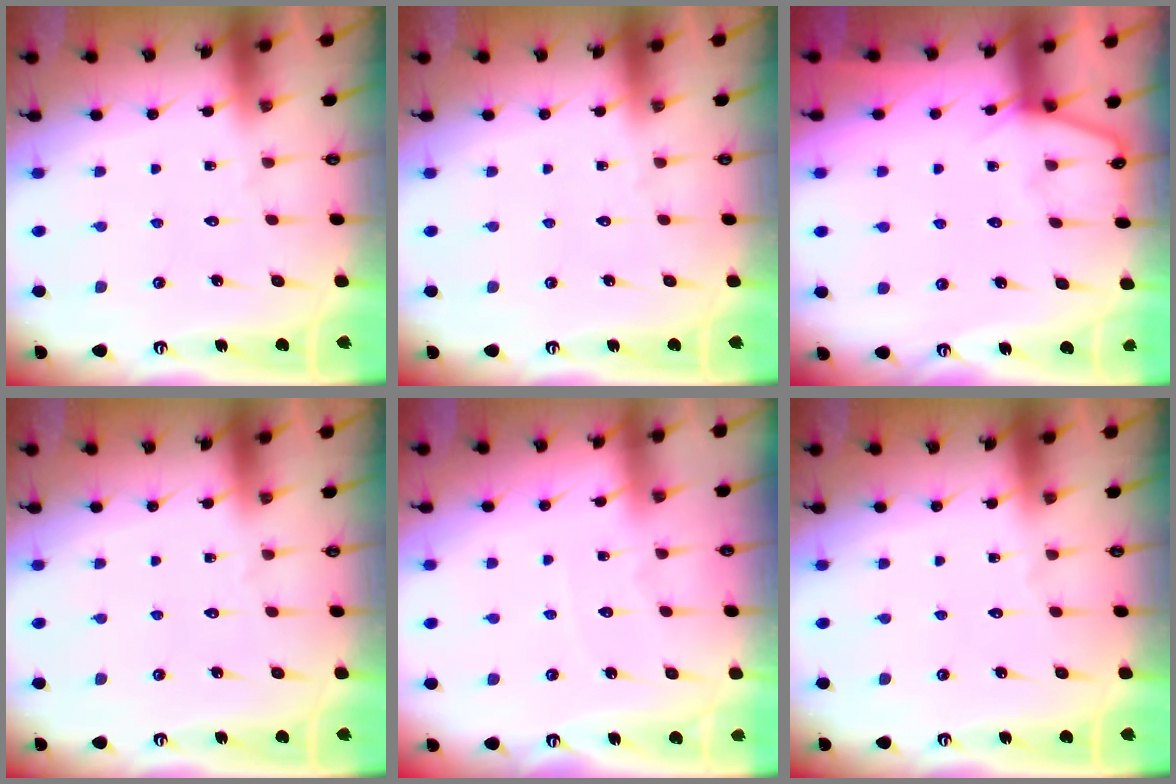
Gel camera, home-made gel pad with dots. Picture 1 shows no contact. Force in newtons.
{"total": 0.0}
{"total": 4.4, "press": 4.4, "slide": 0.7}
{"total": 0.0}
{"total": 2.7, "press": 2.7, "slide": 0.2}
{"total": 0.0}